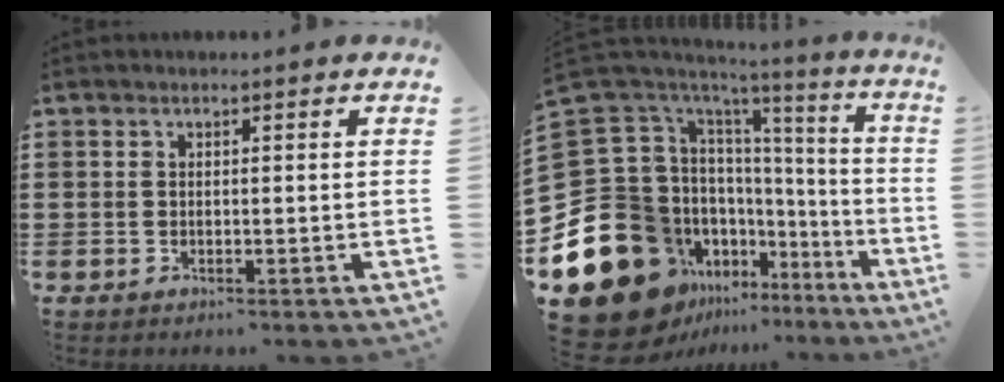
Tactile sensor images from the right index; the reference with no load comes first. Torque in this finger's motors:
{"motor_torque": [1.11, -0.96, 0.03, -0.21]}